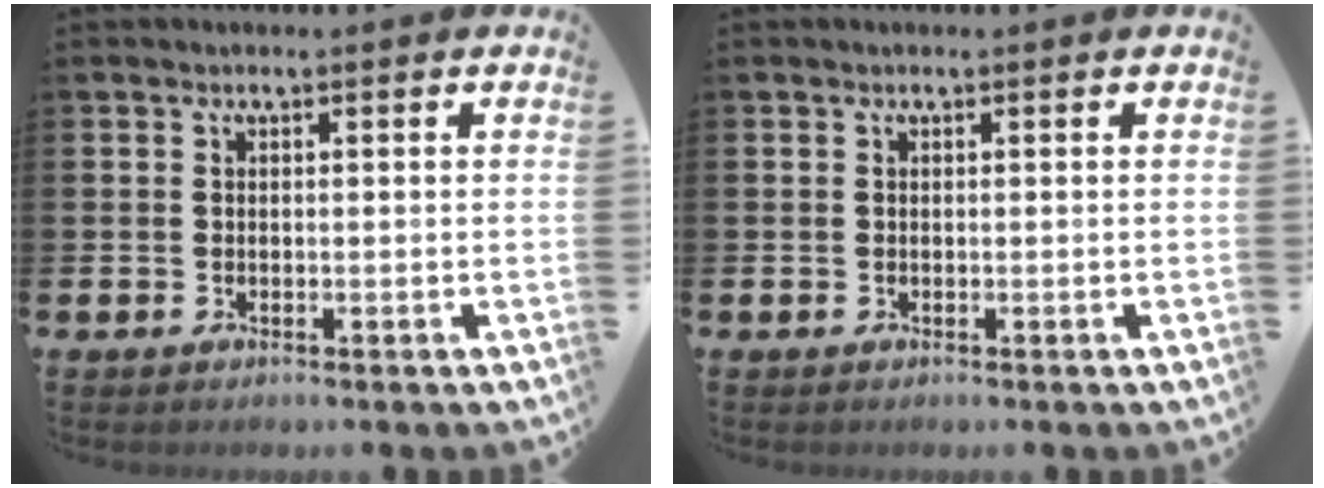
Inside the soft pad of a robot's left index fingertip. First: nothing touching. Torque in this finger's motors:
{"motor_torque": [-0.02, 0.01, 0.00, 0.00]}